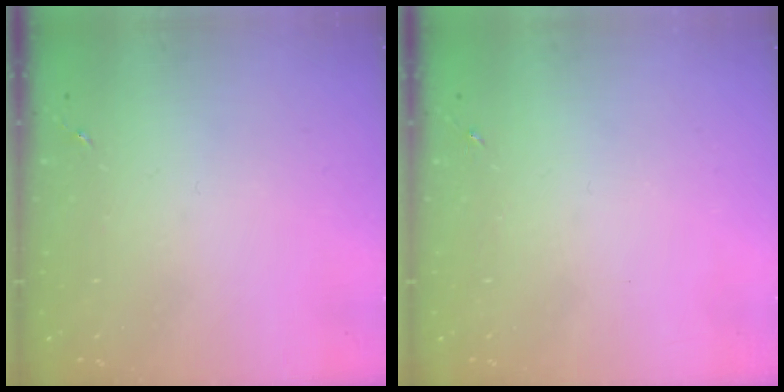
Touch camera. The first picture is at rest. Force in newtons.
{"total": 0.0}